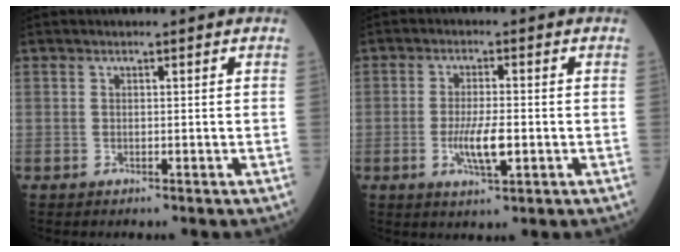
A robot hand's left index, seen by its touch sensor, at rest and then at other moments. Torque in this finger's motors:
{"motor_torque": [0.89, 0.05, 0.20, 0.09]}